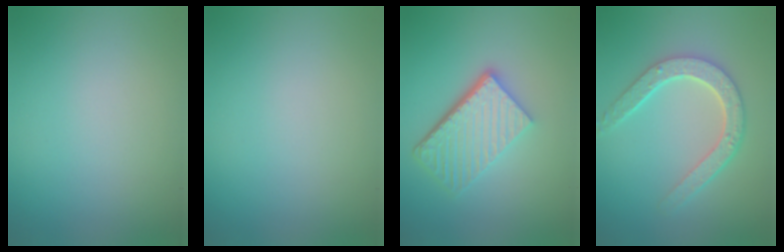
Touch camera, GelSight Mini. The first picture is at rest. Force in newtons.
{"total": 0.0}
{"total": 6.0, "press": 4.1, "slide": 4.3}
{"total": 4.6, "press": 3.7, "slide": 2.8}